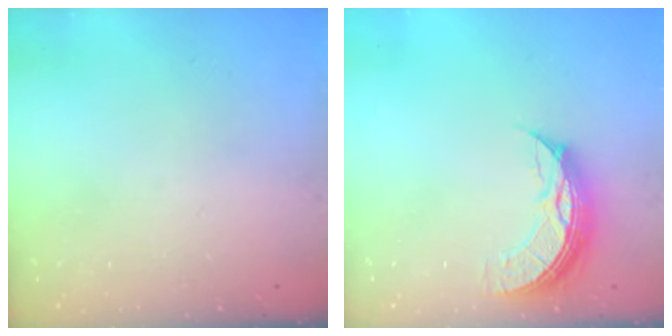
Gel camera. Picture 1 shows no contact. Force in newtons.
{"total": 8.4, "press": 8.4, "slide": 0.8}